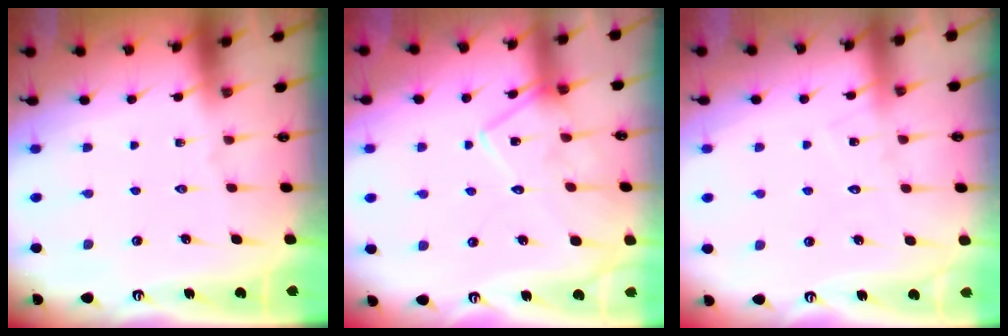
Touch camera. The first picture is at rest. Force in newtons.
{"total": 12.2, "press": 12.2, "slide": 0.5}
{"total": 8.2, "press": 8.2, "slide": 0.4}